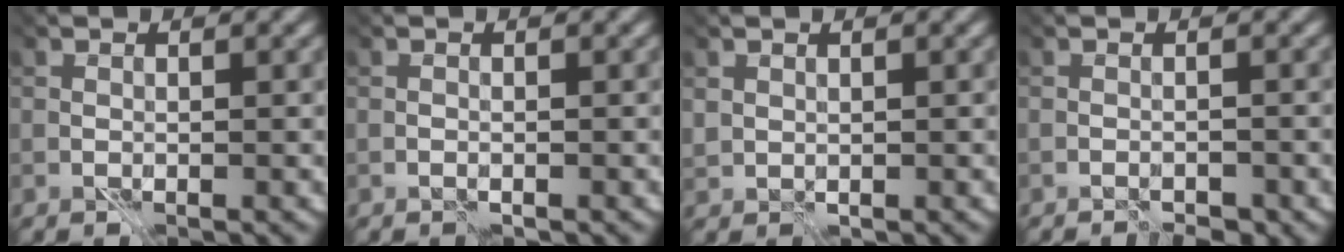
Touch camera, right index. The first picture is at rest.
{"total": 0.6, "force": [-0.5, -0.3, -0.1], "torque": [0.005, -0.003, -0.007]}
{"total": 1.2, "force": [0.9, 0.7, -0.1], "torque": [-0.021, 0.003, 0.029]}
{"total": 1.9, "force": [-1.9, -0.1, 0.1], "torque": [0.010, 0.004, -0.021]}